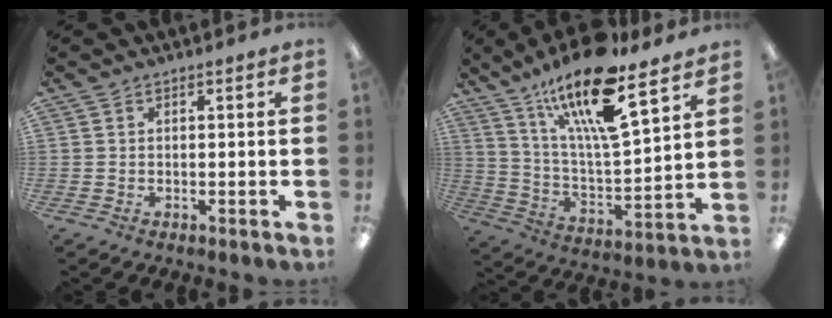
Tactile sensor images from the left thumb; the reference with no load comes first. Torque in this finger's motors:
{"motor_torque": [0.37, 0.46, 1.70, -1.08, 0.62]}